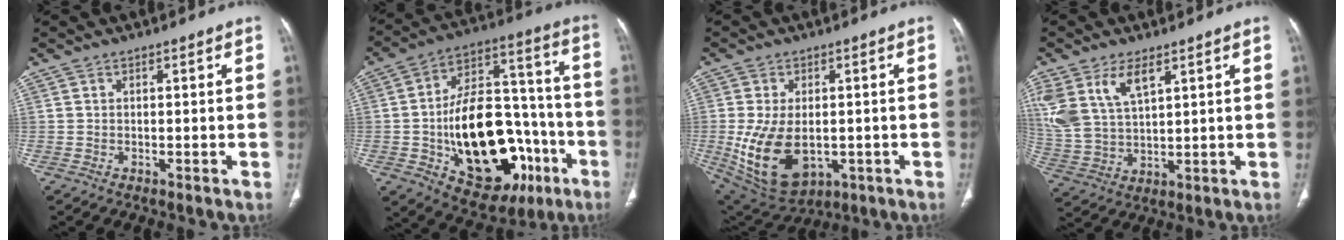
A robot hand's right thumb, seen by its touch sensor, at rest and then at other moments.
{"total": 29.1, "force": [-8.2, 16.8, 22.3], "torque": [-0.341, 0.039, -0.105]}
{"total": 14.5, "force": [-2.2, 8.9, 11.2], "torque": [-0.203, -0.008, -0.008]}
{"total": 12.3, "force": [6.2, 6.4, 8.5], "torque": [-0.183, -0.014, 0.136]}